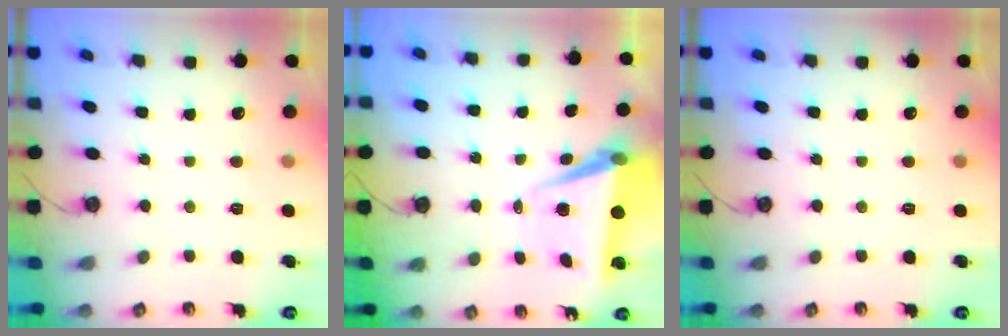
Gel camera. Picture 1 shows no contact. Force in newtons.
{"total": 7.4, "press": 6.0, "slide": 4.3}
{"total": 0.0}